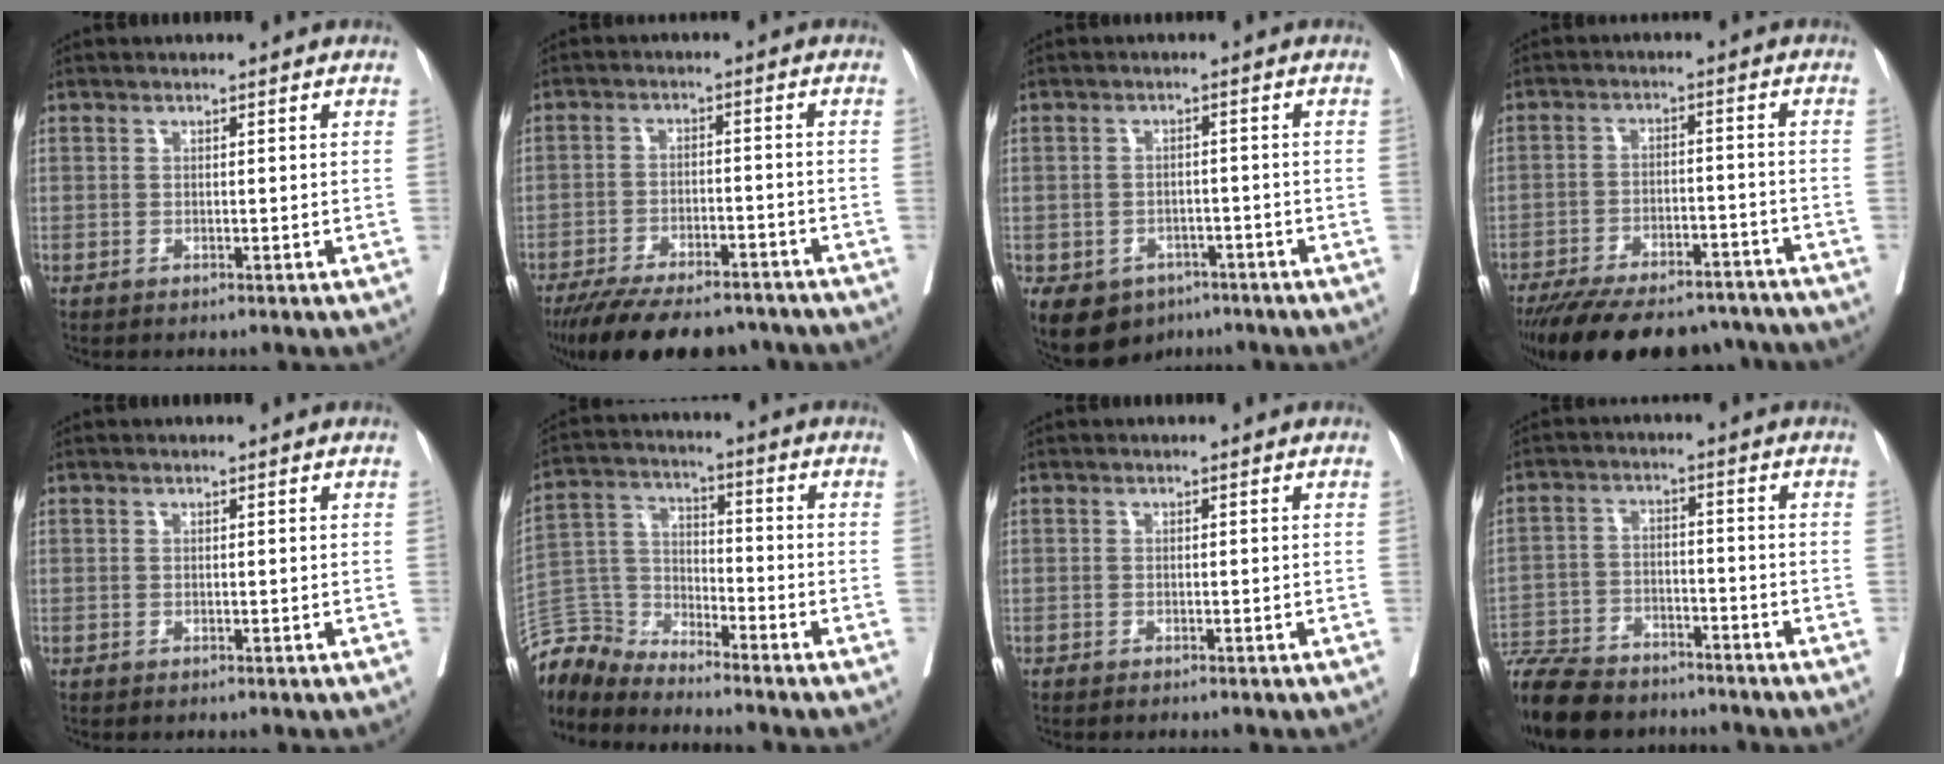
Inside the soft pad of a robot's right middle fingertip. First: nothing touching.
{"total": 16.2, "force": [-13.6, 4.9, 7.3], "torque": [-0.141, -0.015, -0.198]}
{"total": 9.2, "force": [-5.7, 6.6, 3.1], "torque": [-0.067, -0.002, -0.077]}
{"total": 20.4, "force": [-17.3, 6.6, 8.5], "torque": [-0.160, -0.014, -0.243]}
{"total": 0.0}
{"total": 8.6, "force": [-8.5, 0.2, -0.5], "torque": [0.005, 0.025, -0.174]}
{"total": 0.9, "force": [-0.8, 0.0, 0.3], "torque": [-0.005, 0.000, -0.013]}
{"total": 15.5, "force": [-13.3, 5.1, 6.1], "torque": [-0.139, -0.012, -0.215]}